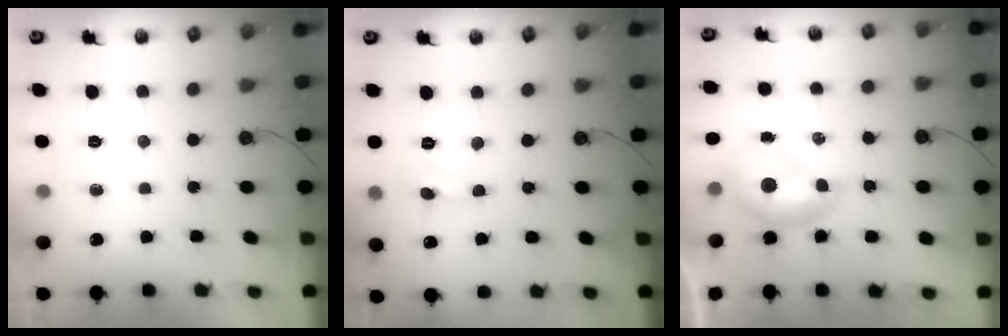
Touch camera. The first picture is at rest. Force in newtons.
{"total": 0.5, "press": 0.5, "slide": 0.1}
{"total": 0.0}